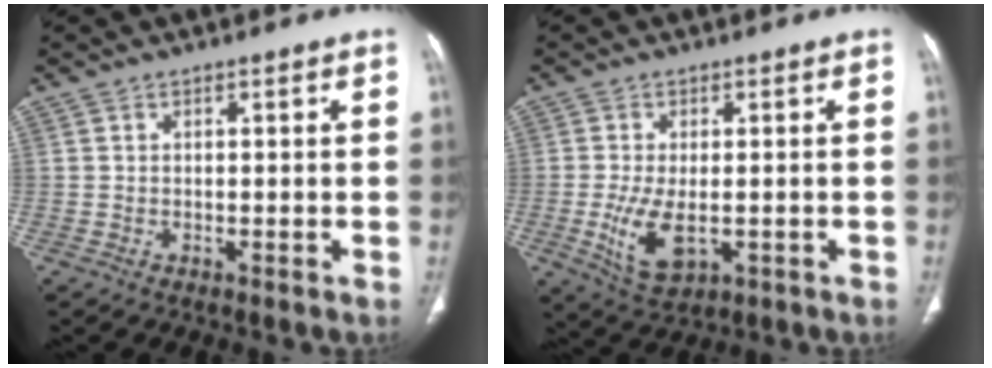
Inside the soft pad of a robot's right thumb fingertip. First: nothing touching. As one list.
[{"total": 7.7, "force": [-1.8, 3.9, 6.4], "torque": [-0.125, -0.013, -0.022]}]